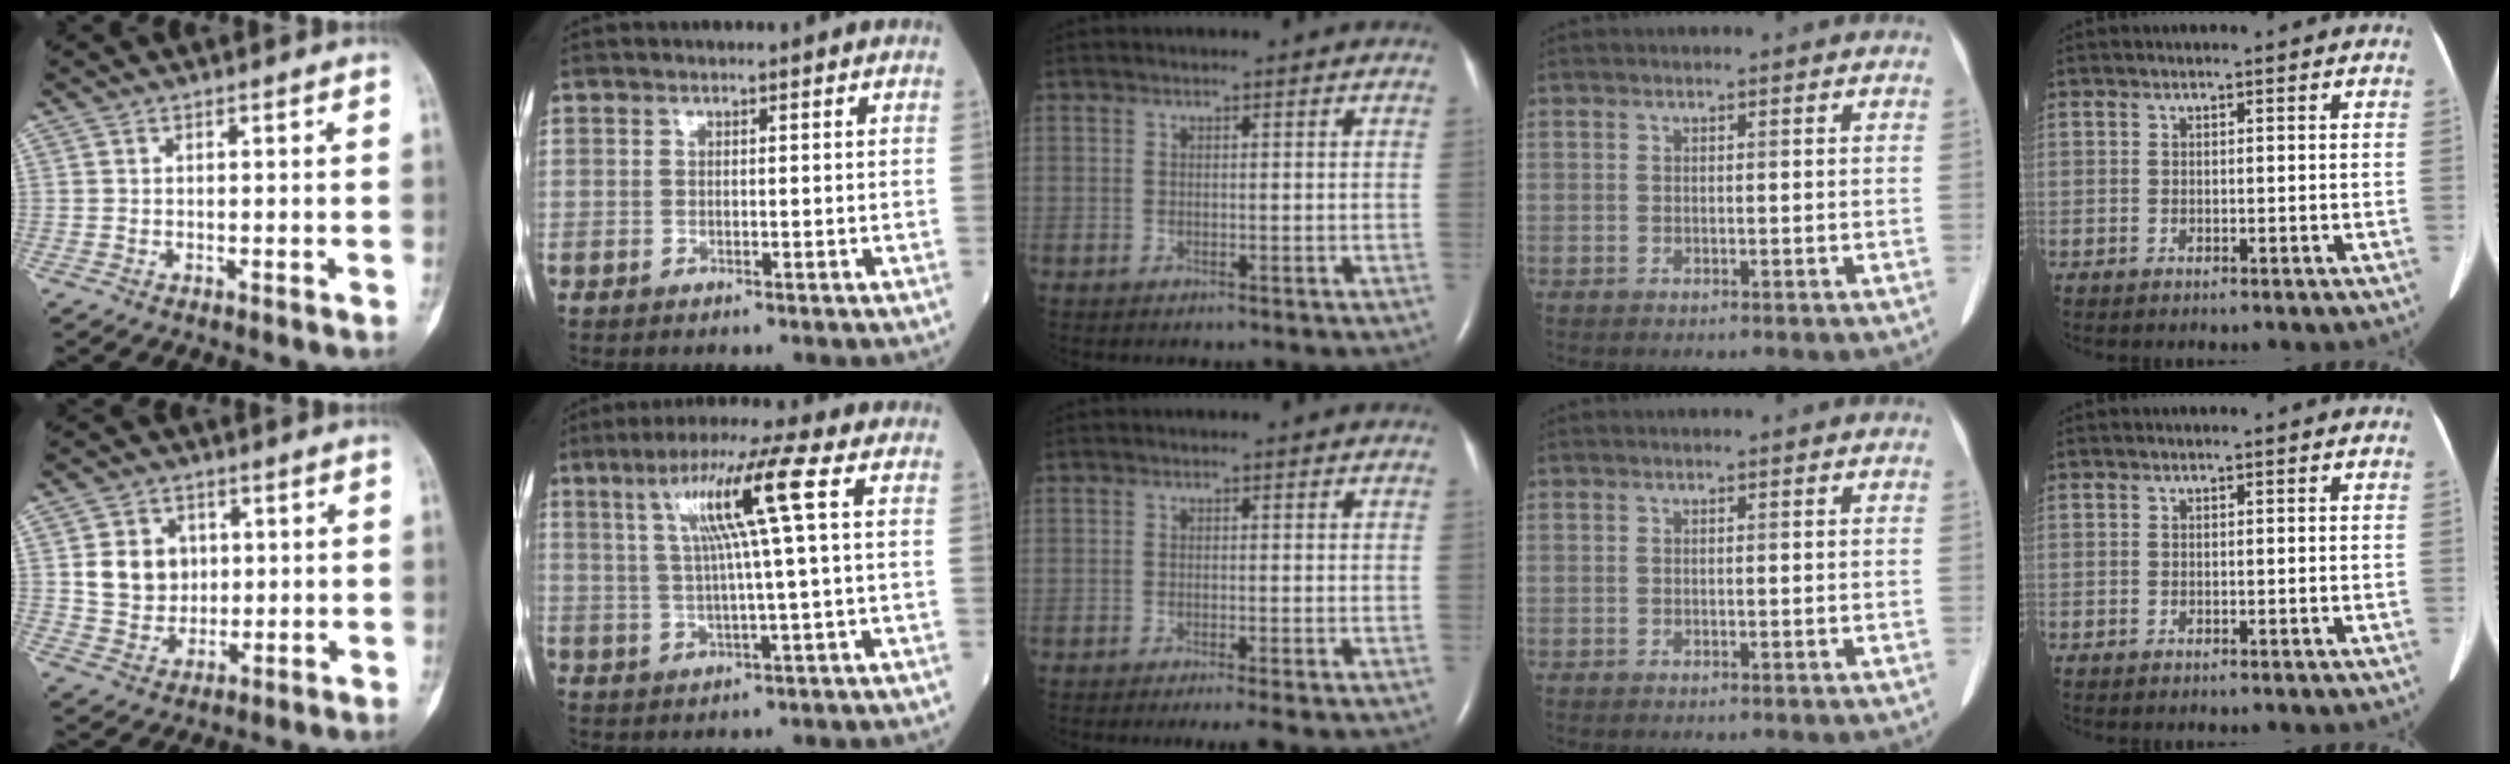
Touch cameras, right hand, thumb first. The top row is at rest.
{"thumb": {"total": 8.6, "force": [1.5, 7.6, 3.9], "torque": [-0.028, -0.005, 0.031]}, "index": {"total": 10.0, "force": [3.1, -1.5, 9.3], "torque": [-0.165, 0.016, 0.058]}, "middle": {"total": 2.8, "force": [-2.1, -0.3, 1.9], "torque": [-0.027, -0.010, -0.032]}}